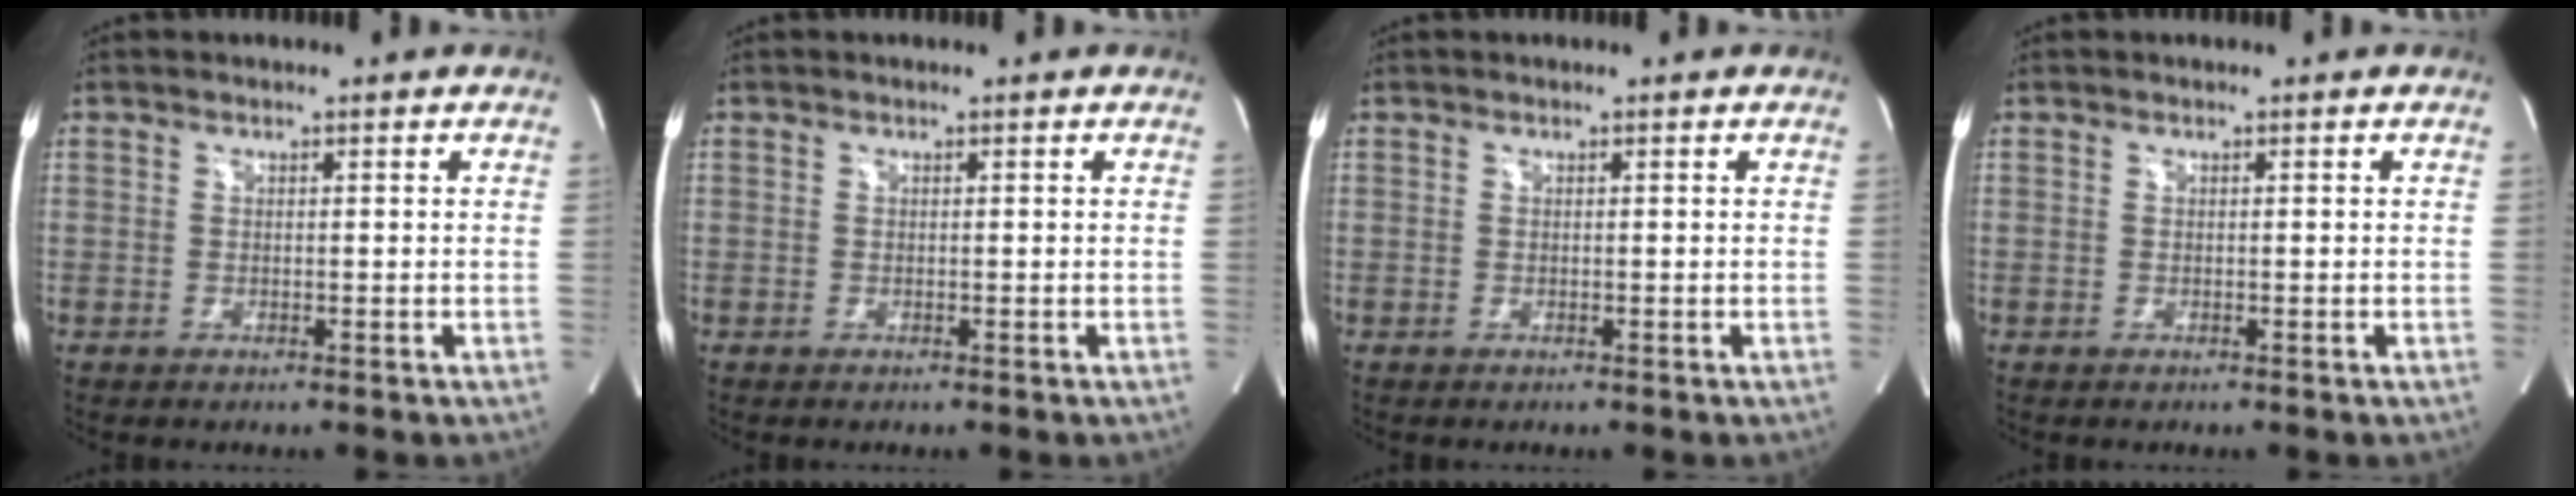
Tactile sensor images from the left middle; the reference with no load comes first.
{"total": 0.0}
{"total": 0.0}
{"total": 0.0}